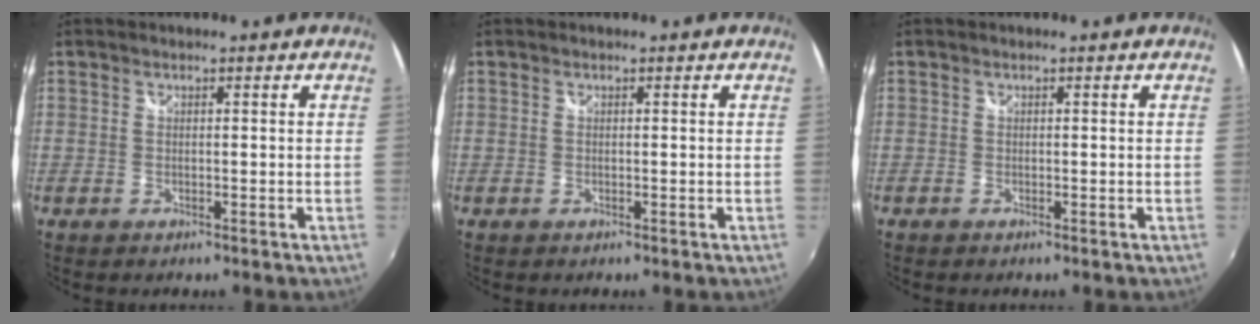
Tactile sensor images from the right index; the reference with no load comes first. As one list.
[{"total": 0.0}, {"total": 0.0}]